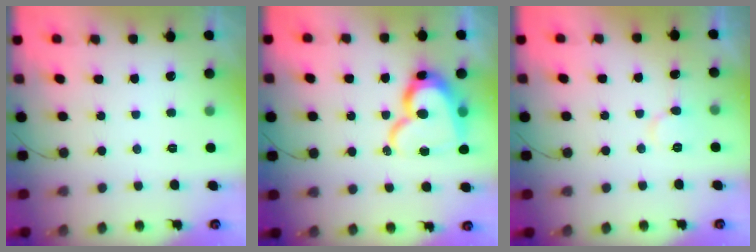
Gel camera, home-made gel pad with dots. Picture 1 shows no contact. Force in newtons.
{"total": 16.1, "press": 16.0, "slide": 1.6}
{"total": 5.9, "press": 5.9, "slide": 0.5}